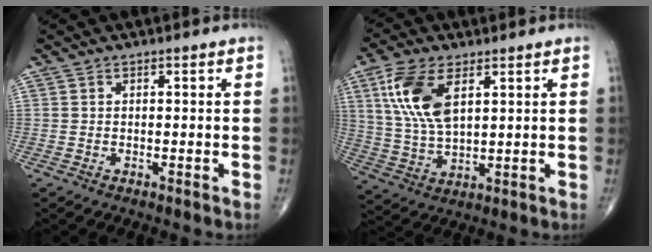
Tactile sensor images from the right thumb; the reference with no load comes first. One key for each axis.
{"total": 12.2, "fx": 4.7, "fy": 5.9, "fz": 9.6, "tx": -0.199, "ty": -0.011, "tz": 0.098}